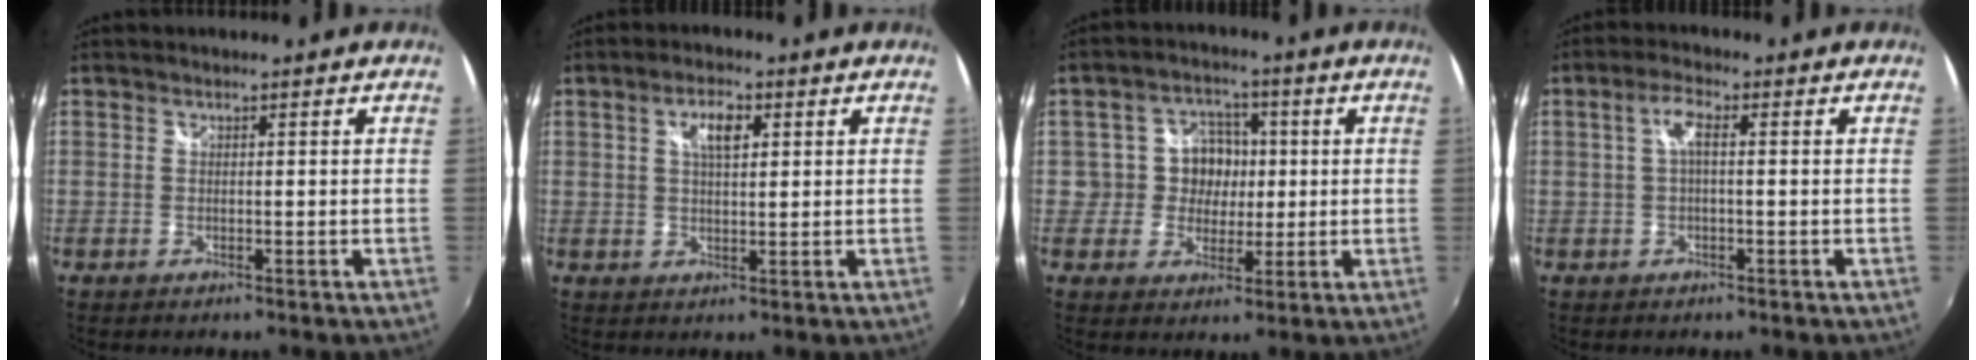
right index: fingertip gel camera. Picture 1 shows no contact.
{"total": 4.6, "force": [1.6, 1.9, 3.8], "torque": [-0.066, 0.008, 0.028]}
{"total": 6.8, "force": [0.2, 6.5, 2.0], "torque": [-0.032, 0.019, 0.002]}
{"total": 3.4, "force": [0.3, 0.9, 3.2], "torque": [-0.064, 0.009, 0.006]}